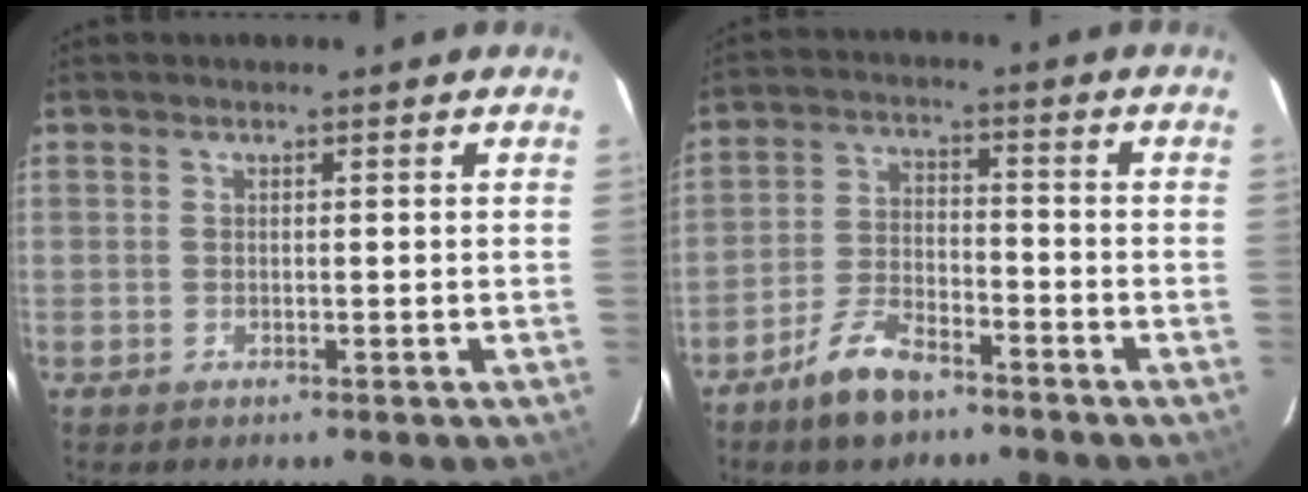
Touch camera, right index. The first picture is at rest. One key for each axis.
{"total": 8.5, "fx": -6.3, "fy": 3.3, "fz": 4.6, "tx": -0.104, "ty": 0.004, "tz": -0.116}